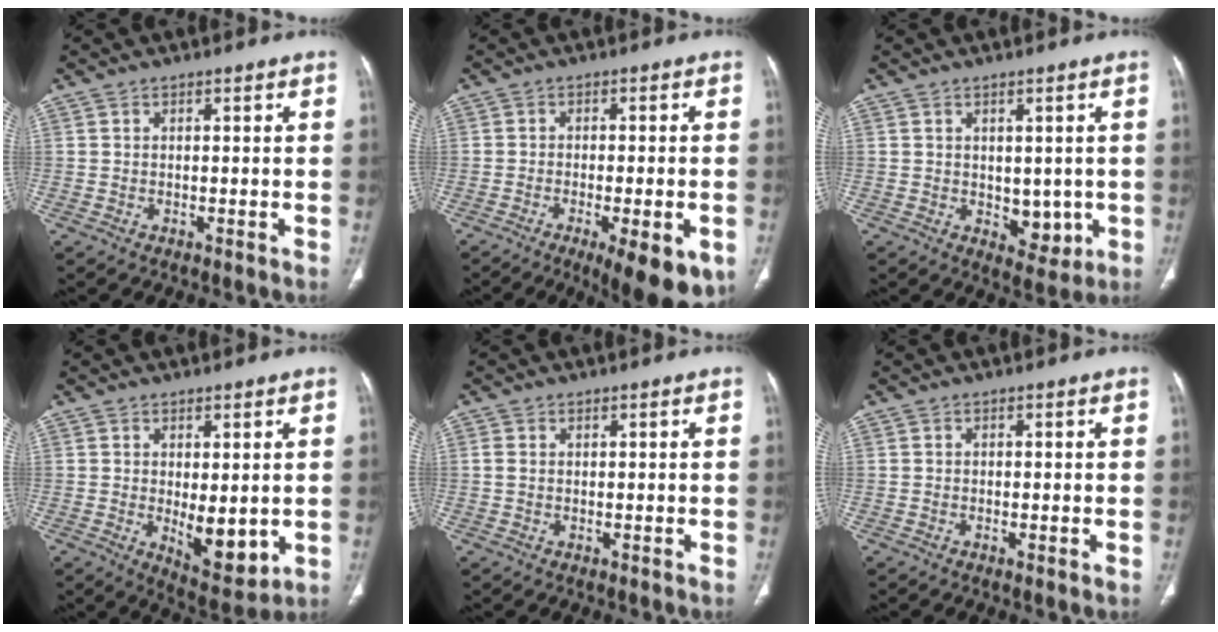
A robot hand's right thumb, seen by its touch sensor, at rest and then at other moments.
{"total": 12.5, "force": [-6.0, 3.7, 10.4], "torque": [-0.116, 0.000, -0.077]}
{"total": 5.3, "force": [-0.3, 3.6, 3.9], "torque": [-0.026, -0.011, 0.011]}
{"total": 8.3, "force": [-0.6, 3.7, 7.4], "torque": [-0.087, -0.023, 0.007]}
{"total": 1.0, "force": [0.3, 0.8, 0.6], "torque": [-0.017, 0.002, 0.007]}
{"total": 0.8, "force": [-0.2, 0.1, 0.8], "torque": [-0.019, -0.004, -0.005]}